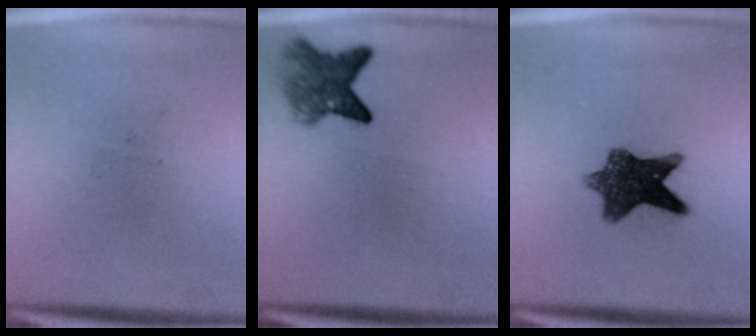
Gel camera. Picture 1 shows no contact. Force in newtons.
{"total": 4.9}
{"total": 9.5}